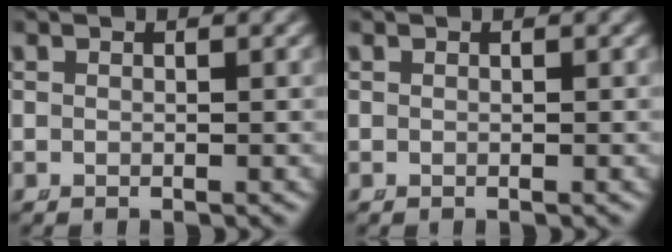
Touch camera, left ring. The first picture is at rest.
{"total": 0.0}